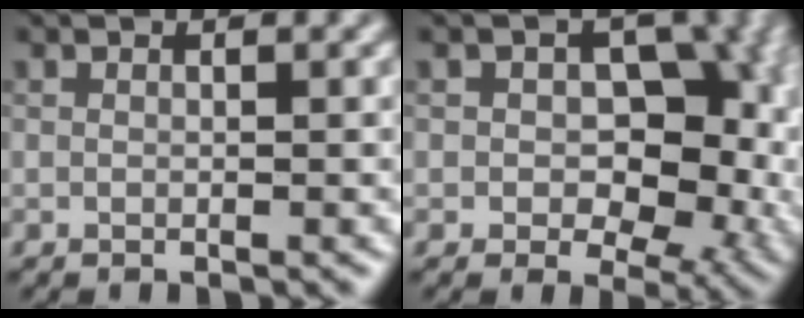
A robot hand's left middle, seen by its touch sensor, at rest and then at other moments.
{"total": 9.5, "force": [0.5, 6.6, 6.8], "torque": [-0.056, -0.006, 0.007]}